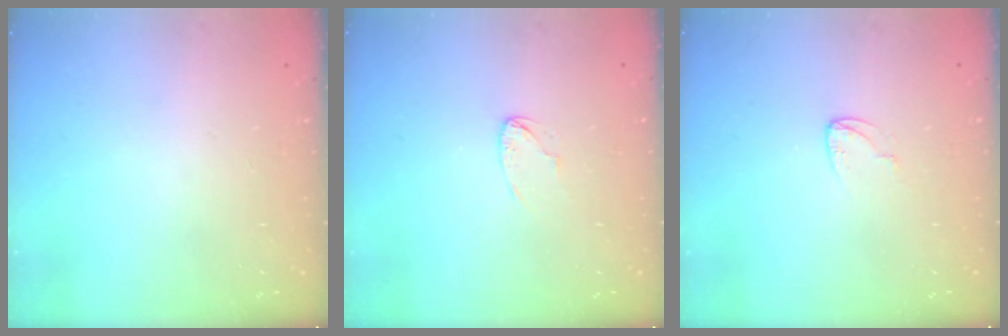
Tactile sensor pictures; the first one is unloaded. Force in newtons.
{"total": 2.5, "press": 2.5, "slide": 0.2}
{"total": 3.6, "press": 3.6, "slide": 0.3}